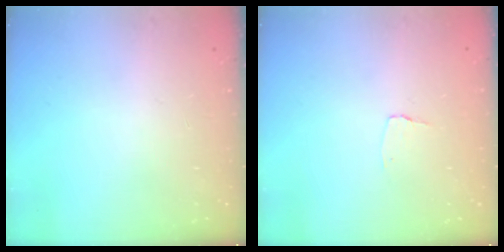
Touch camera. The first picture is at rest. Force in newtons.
{"total": 2.6, "press": 2.6, "slide": 0.2}